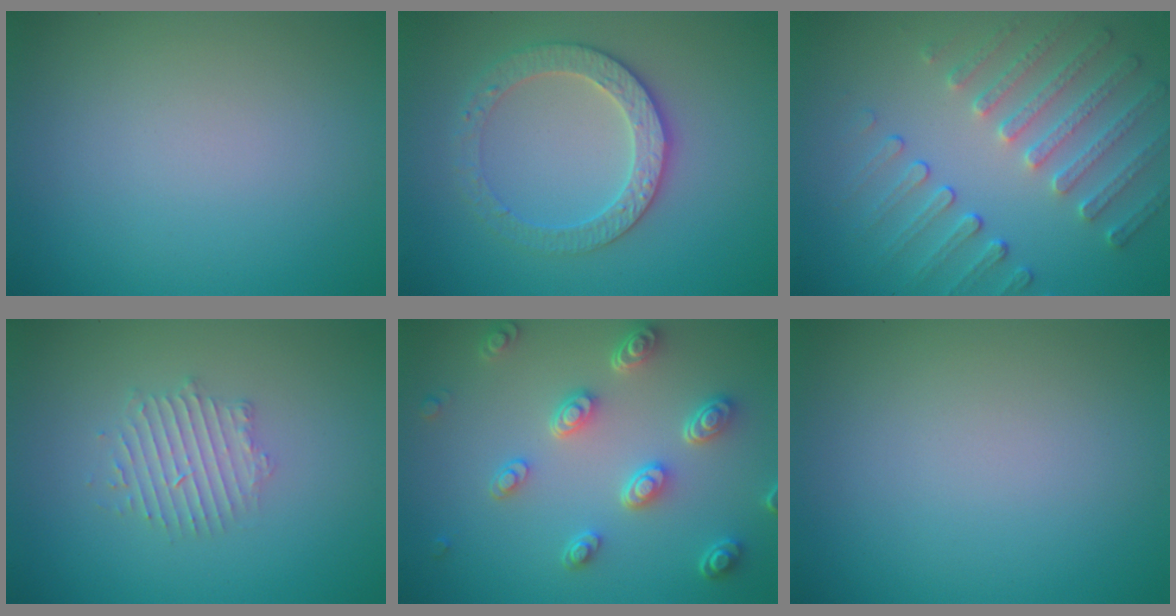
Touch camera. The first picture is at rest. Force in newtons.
{"total": 3.4, "press": 3.4, "slide": 0.5}
{"total": 5.1, "press": 3.9, "slide": 3.4}
{"total": 2.4, "press": 2.4, "slide": 0.3}
{"total": 4.7, "press": 3.7, "slide": 2.9}
{"total": 0.0}